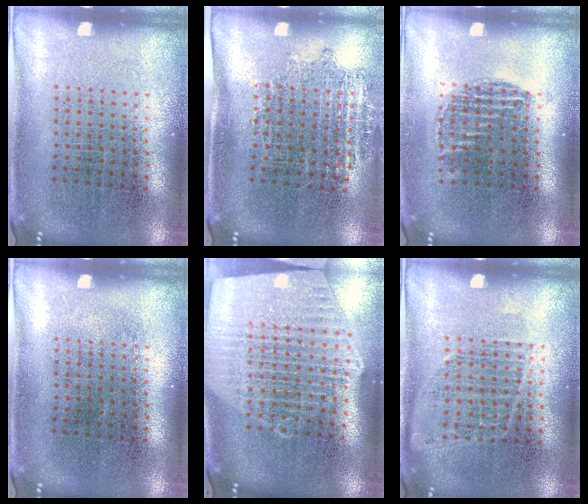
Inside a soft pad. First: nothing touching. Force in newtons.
{"total": 1.1, "press": 0.9, "slide": 0.6}
{"total": 0.9, "press": 0.7, "slide": 0.5}
{"total": 0.0}
{"total": 2.7, "press": 2.3, "slide": 1.5}
{"total": 0.9, "press": 0.8, "slide": 0.2}